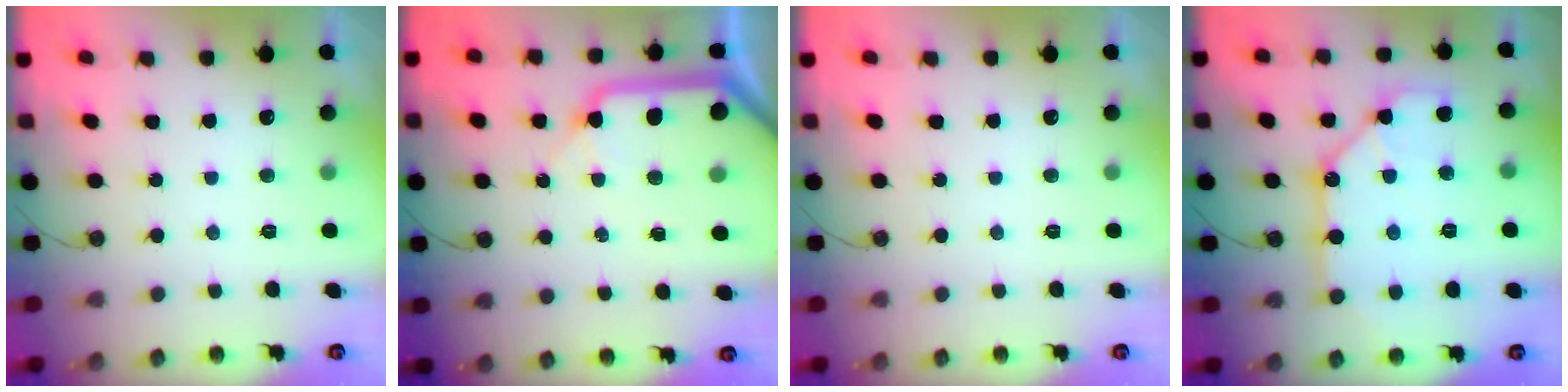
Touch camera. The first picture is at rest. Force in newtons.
{"total": 16.5, "press": 16.4, "slide": 1.9}
{"total": 0.0}
{"total": 11.6, "press": 11.6, "slide": 0.8}